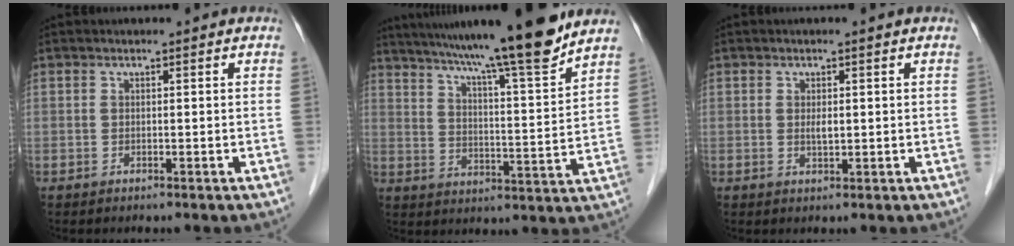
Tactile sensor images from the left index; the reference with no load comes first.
{"total": 17.6, "force": [14.8, -0.9, 9.5], "torque": [-0.152, -0.011, 0.222]}
{"total": 1.4, "force": [0.2, 0.4, 1.3], "torque": [-0.027, -0.002, 0.007]}